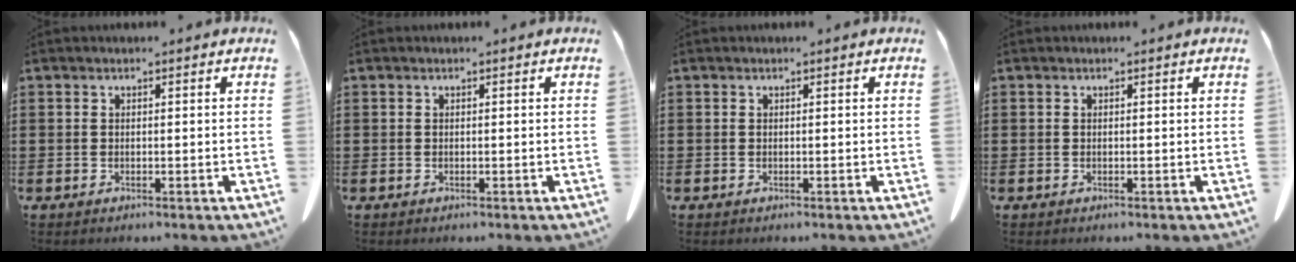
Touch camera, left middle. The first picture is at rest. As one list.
[{"total": 0.0}, {"total": 0.0}, {"total": 0.0}]